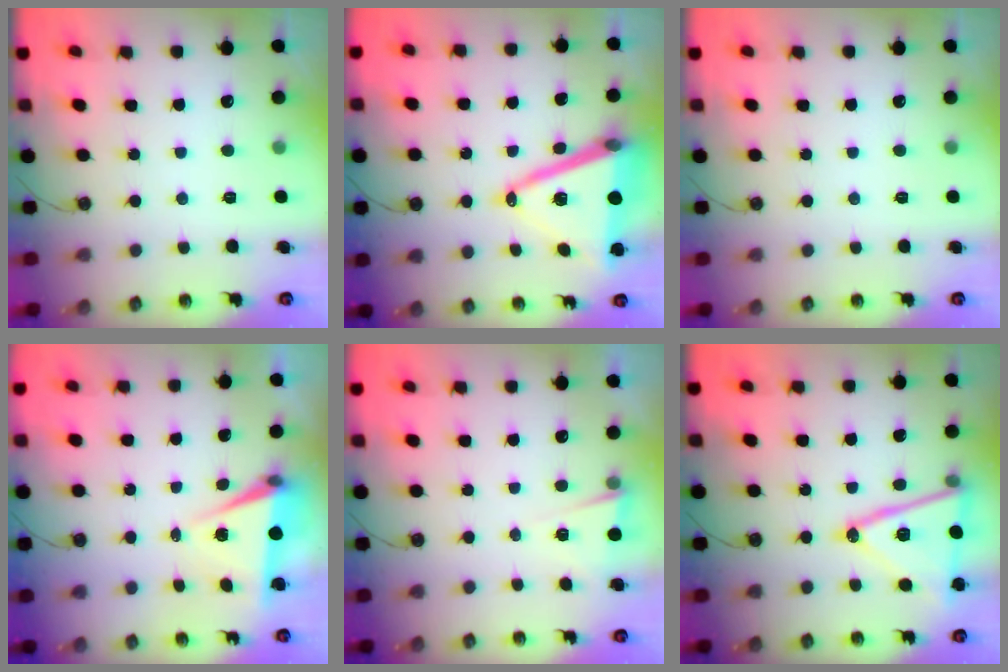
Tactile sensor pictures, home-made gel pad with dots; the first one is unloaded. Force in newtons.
{"total": 18.7, "press": 18.3, "slide": 3.7}
{"total": 0.0}
{"total": 6.9, "press": 5.4, "slide": 4.3}
{"total": 2.9, "press": 2.6, "slide": 1.3}
{"total": 18.1, "press": 17.7, "slide": 3.5}